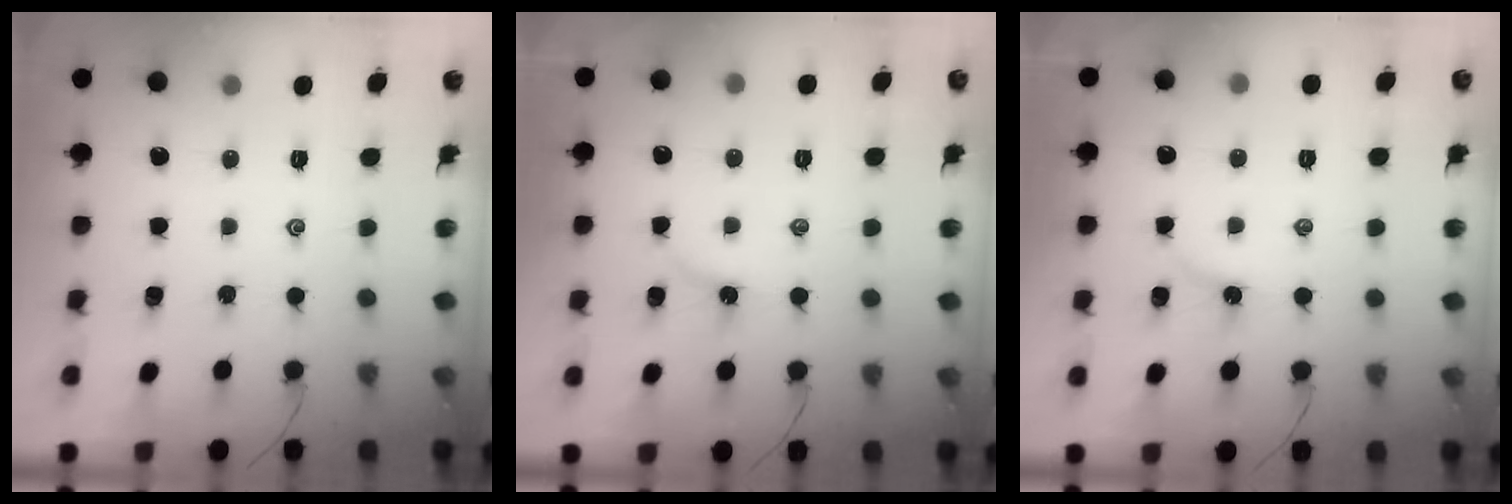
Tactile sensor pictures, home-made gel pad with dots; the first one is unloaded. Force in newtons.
{"total": 2.3, "press": 2.3, "slide": 0.4}
{"total": 2.3, "press": 2.3, "slide": 0.4}